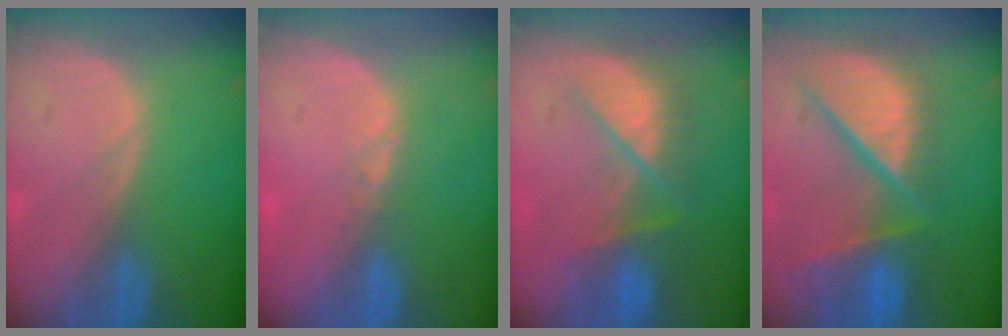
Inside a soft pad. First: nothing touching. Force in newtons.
{"total": 0.9, "press": 0.8, "slide": 0.5}
{"total": 7.5, "press": 7.3, "slide": 2.0}
{"total": 12.1, "press": 9.9, "slide": 7.0}